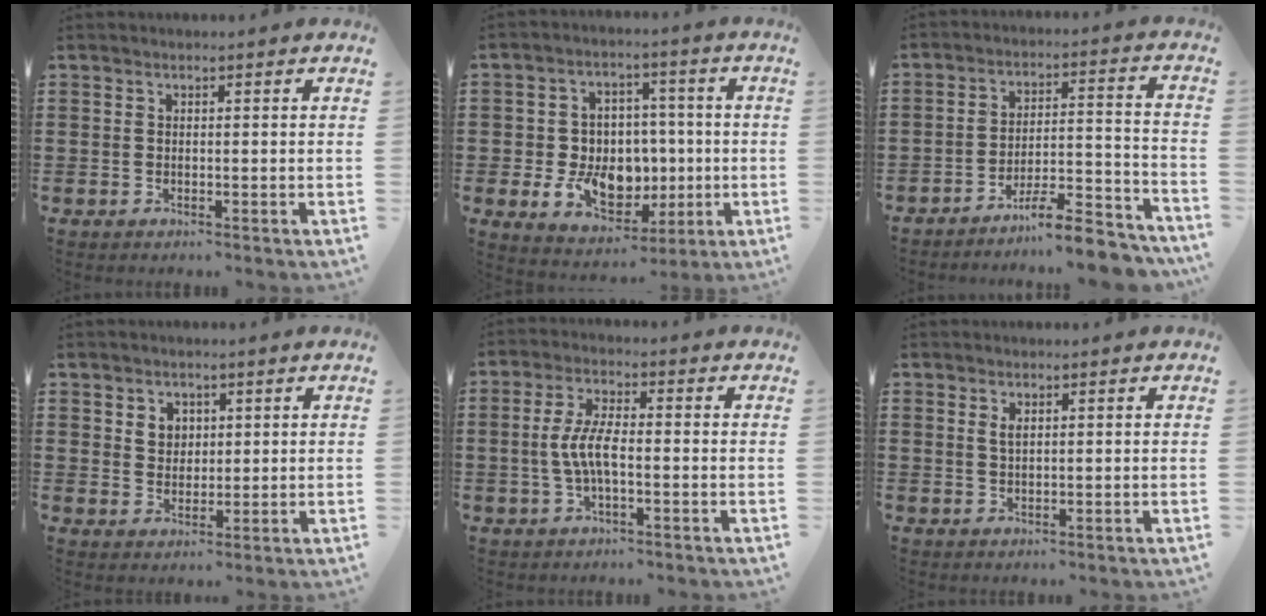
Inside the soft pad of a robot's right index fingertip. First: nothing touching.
{"total": 10.2, "force": [-1.4, 7.9, 6.3], "torque": [-0.122, 0.016, -0.014]}
{"total": 8.6, "force": [-7.6, 0.7, 3.8], "torque": [-0.049, 0.017, -0.141]}
{"total": 2.9, "force": [1.4, 2.4, 0.7], "torque": [-0.023, 0.009, 0.025]}
{"total": 5.5, "force": [-0.9, 1.8, 5.1], "torque": [-0.119, -0.004, -0.025]}
{"total": 1.3, "force": [0.6, 0.5, 1.0], "torque": [-0.022, 0.003, 0.009]}